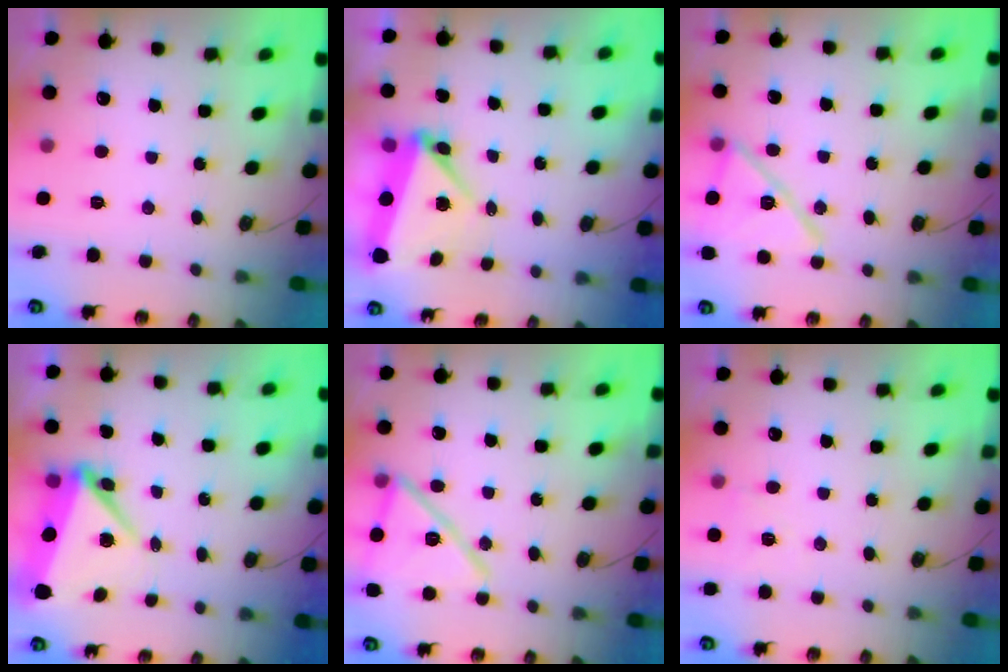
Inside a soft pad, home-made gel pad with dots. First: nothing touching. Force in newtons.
{"total": 5.9, "press": 5.7, "slide": 1.3}
{"total": 15.3, "press": 15.2, "slide": 0.3}
{"total": 7.0, "press": 6.8, "slide": 1.8}
{"total": 16.4, "press": 15.9, "slide": 4.1}
{"total": 8.7, "press": 2.9, "slide": 8.2}